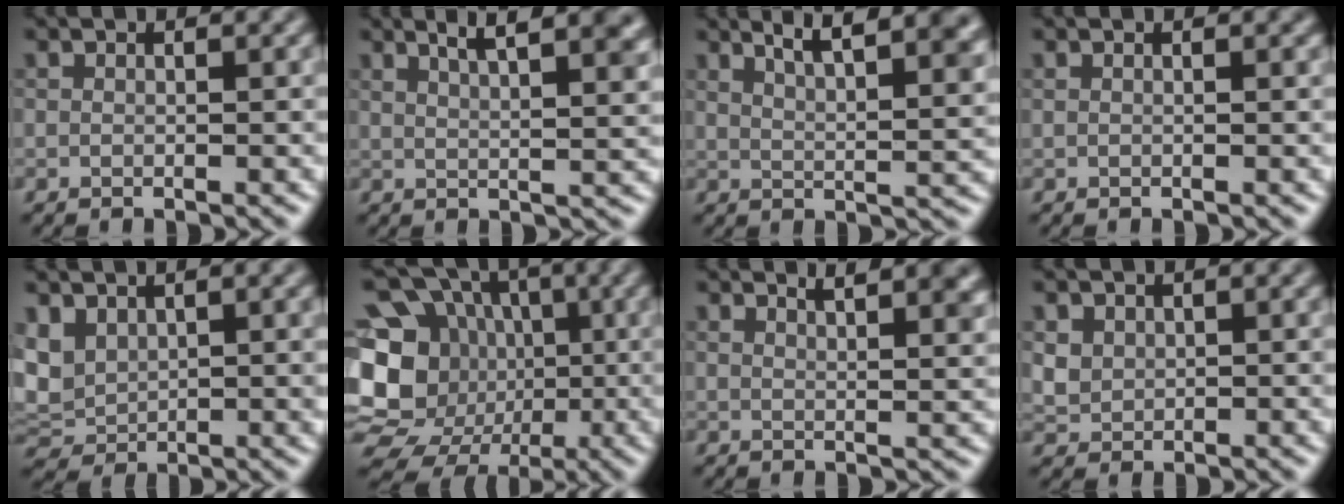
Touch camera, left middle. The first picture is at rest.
{"total": 6.2, "force": [3.8, 1.9, 4.5], "torque": [-0.036, 0.021, 0.051]}
{"total": 8.1, "force": [5.3, 2.4, 5.6], "torque": [-0.056, 0.023, 0.070]}
{"total": 0.8, "force": [0.5, 0.4, 0.5], "torque": [-0.005, 0.003, 0.005]}
{"total": 4.0, "force": [1.4, 2.7, 2.6], "torque": [-0.064, 0.005, 0.030]}
{"total": 17.0, "force": [-1.8, 15.5, 6.9], "torque": [-0.172, 0.013, -0.049]}
{"total": 4.9, "force": [3.4, 1.7, 3.1], "torque": [-0.010, 0.023, 0.036]}
{"total": 1.9, "force": [0.5, 1.6, 0.8], "torque": [-0.024, 0.002, 0.015]}